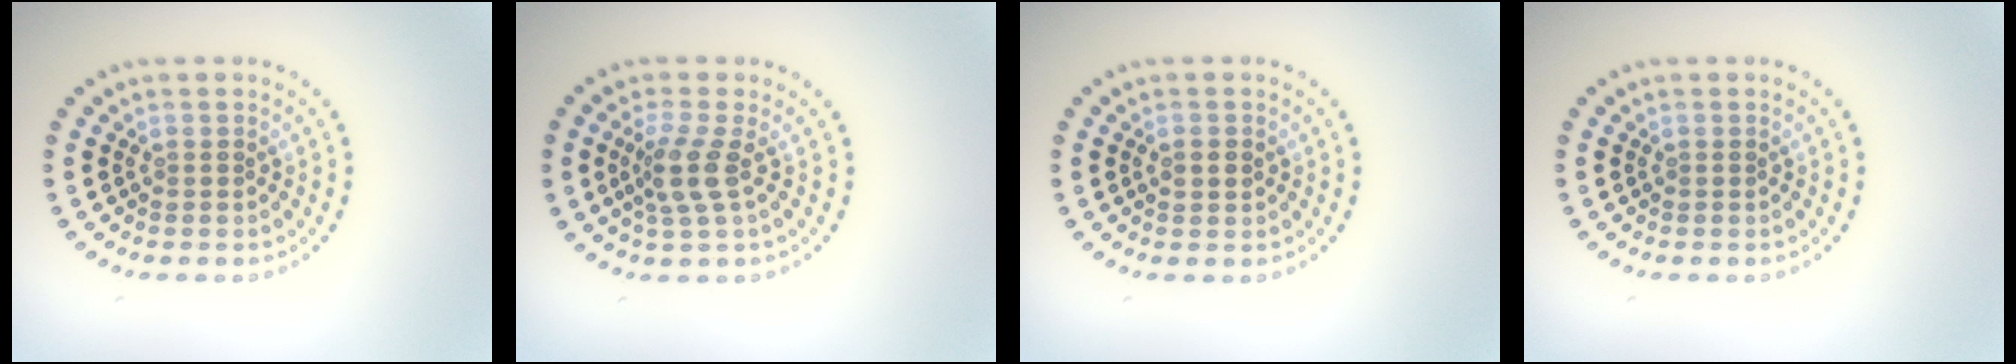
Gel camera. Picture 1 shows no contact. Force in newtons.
{"total": 2.7, "press": 2.1, "slide": 1.7}
{"total": 1.7, "press": 1.7, "slide": 0.1}
{"total": 0.0}